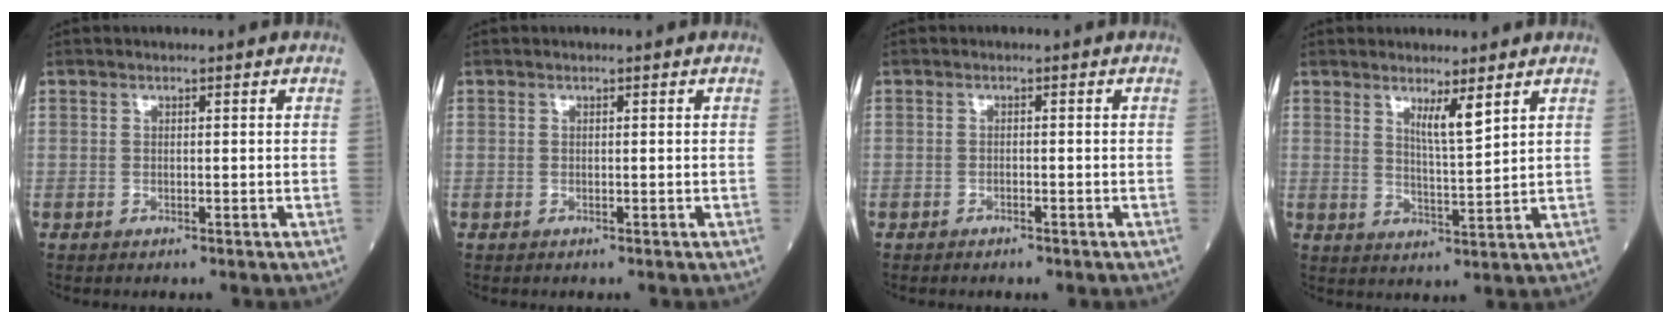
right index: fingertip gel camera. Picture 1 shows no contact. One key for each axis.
{"total": 0.0}
{"total": 1.2, "fx": -0.9, "fy": 0.3, "fz": 0.7, "tx": -0.014, "ty": -0.001, "tz": -0.011}
{"total": 4.1, "fx": 2.6, "fy": -0.2, "fz": 3.1, "tx": -0.055, "ty": -0.016, "tz": 0.048}